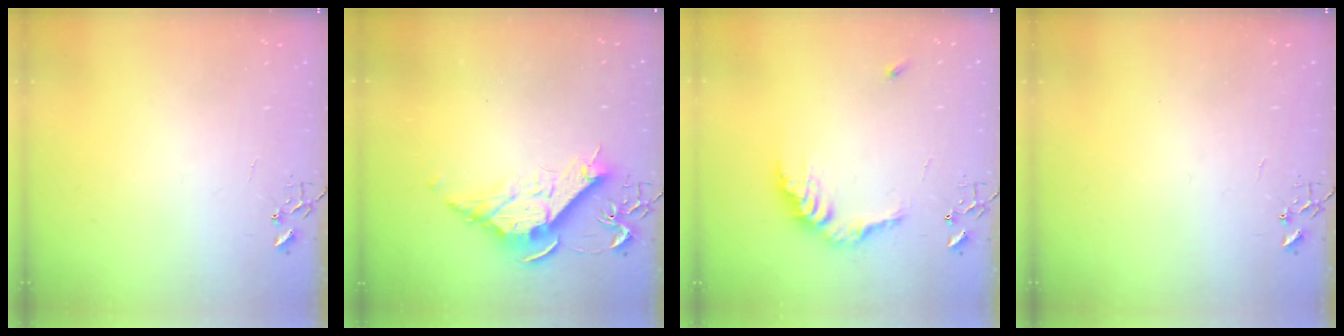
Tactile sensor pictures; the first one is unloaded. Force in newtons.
{"total": 10.8, "press": 10.8, "slide": 0.3}
{"total": 13.3, "press": 13.2, "slide": 1.1}
{"total": 0.0}